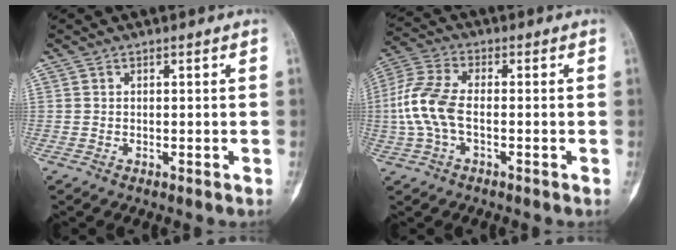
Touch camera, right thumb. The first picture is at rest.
{"total": 9.7, "force": [-1.1, 4.9, 8.3], "torque": [-0.202, 0.021, -0.028]}